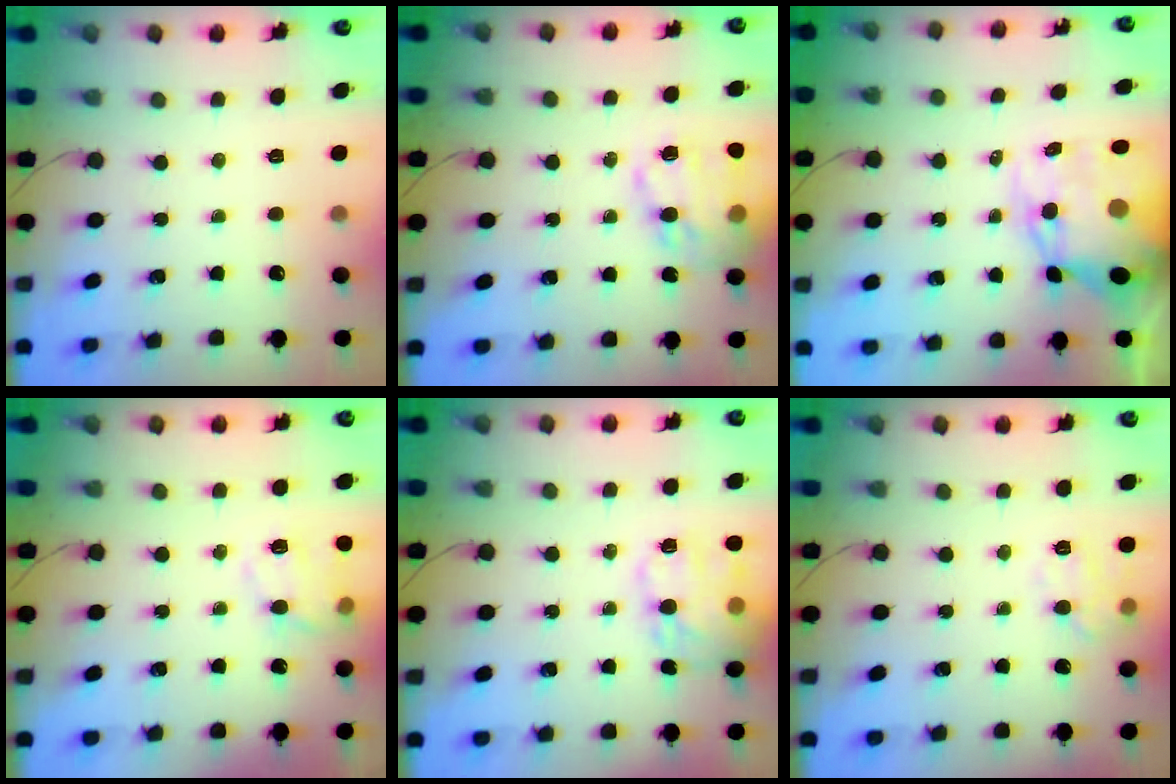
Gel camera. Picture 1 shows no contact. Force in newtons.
{"total": 20.2, "press": 20.0, "slide": 2.6}
{"total": 15.6, "press": 15.2, "slide": 3.6}
{"total": 10.1, "press": 10.1, "slide": 0.8}
{"total": 16.8, "press": 16.7, "slide": 1.5}
{"total": 9.4, "press": 9.4, "slide": 0.6}